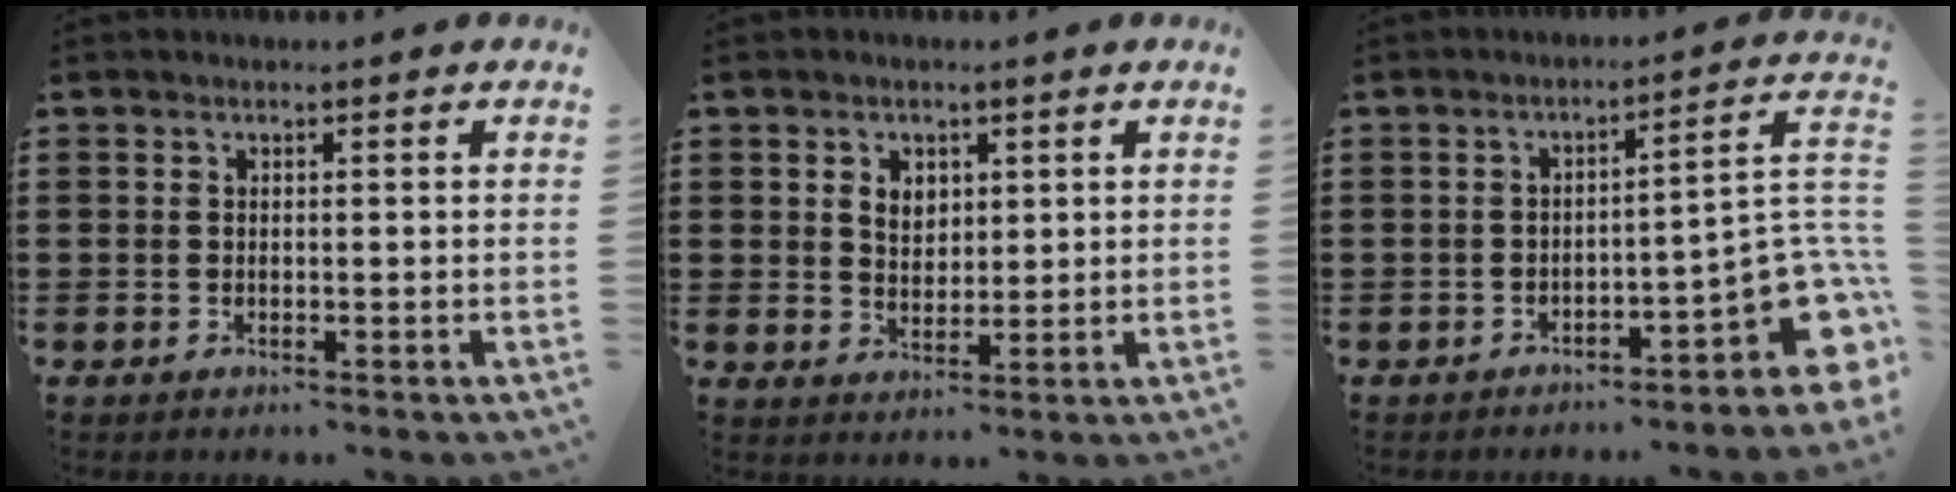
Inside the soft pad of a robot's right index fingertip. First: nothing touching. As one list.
[{"total": 3.2, "force": [1.3, 2.5, 1.6], "torque": [-0.040, 0.010, 0.022]}, {"total": 8.1, "force": [-3.8, 2.6, 6.7], "torque": [-0.082, -0.009, -0.070]}]